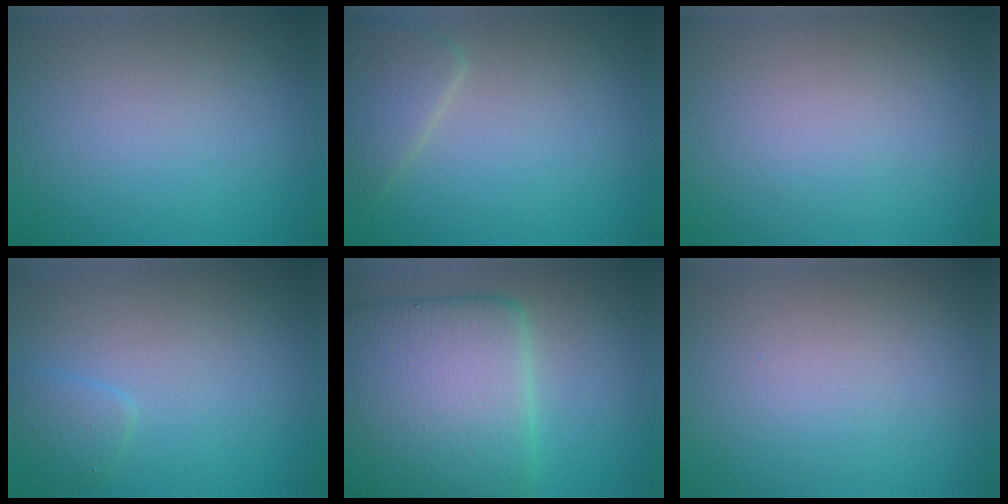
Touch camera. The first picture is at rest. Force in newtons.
{"total": 2.6, "press": 2.6, "slide": 0.1}
{"total": 0.0}
{"total": 1.4, "press": 1.4, "slide": 0.1}
{"total": 12.5, "press": 12.5, "slide": 0.2}
{"total": 0.0}